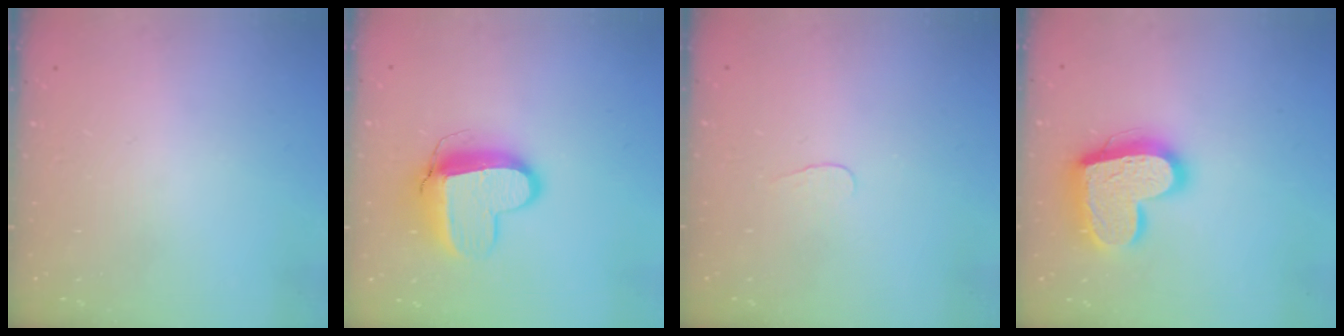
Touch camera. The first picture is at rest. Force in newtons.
{"total": 12.4, "press": 12.3, "slide": 1.3}
{"total": 2.8, "press": 2.7, "slide": 0.3}
{"total": 18.3, "press": 18.2, "slide": 1.7}